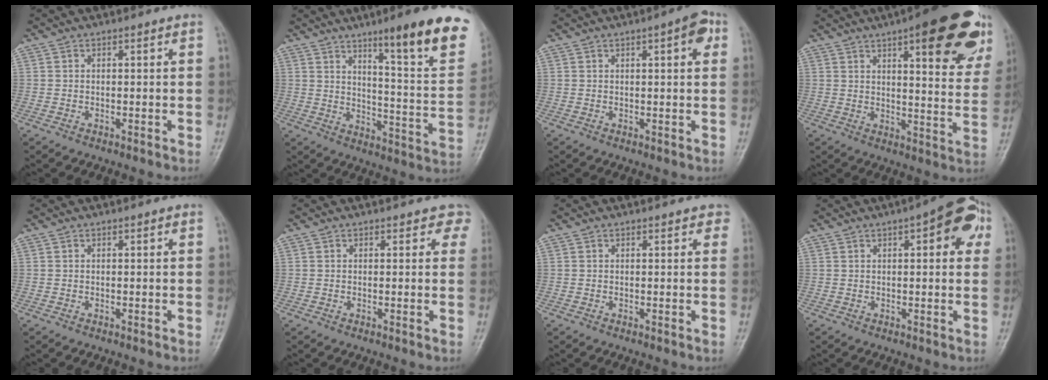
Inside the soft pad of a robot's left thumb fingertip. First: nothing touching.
{"total": 20.1, "force": [12.2, 3.1, 15.7], "torque": [-0.178, -0.066, 0.176]}
{"total": 3.6, "force": [1.5, 0.9, 3.1], "torque": [-0.037, 0.000, 0.018]}
{"total": 22.7, "force": [12.1, 6.8, 18.0], "torque": [-0.197, -0.035, 0.151]}
{"total": 0.0}
{"total": 3.0, "force": [2.2, 1.8, 0.8], "torque": [0.025, -0.006, 0.006]}
{"total": 2.1, "force": [1.4, 1.1, 1.1], "torque": [0.009, 0.001, 0.010]}
{"total": 9.9, "force": [3.6, 3.7, 8.4], "torque": [-0.078, 0.008, 0.035]}